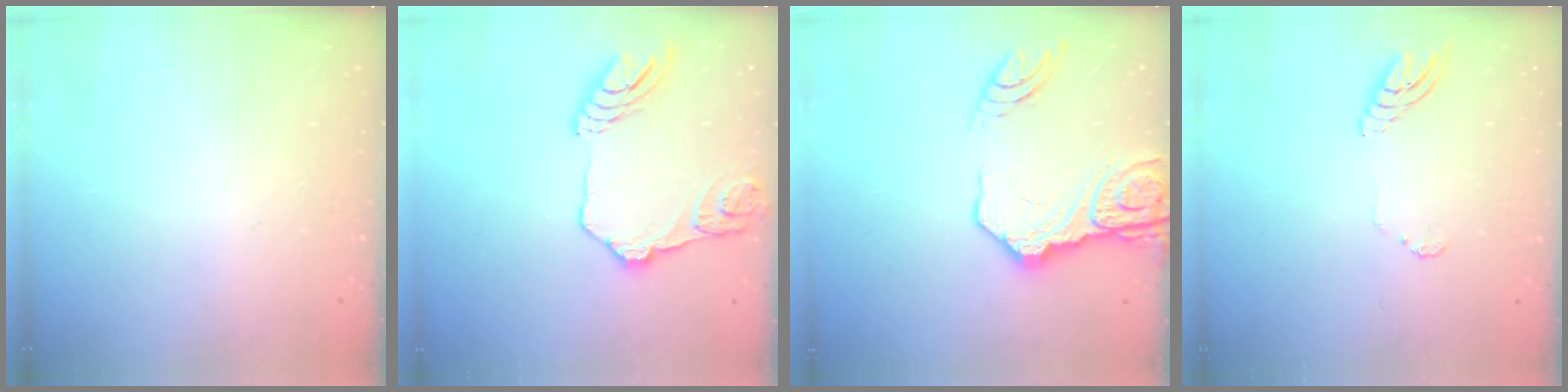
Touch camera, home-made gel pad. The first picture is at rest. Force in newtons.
{"total": 16.0, "press": 15.9, "slide": 1.7}
{"total": 17.6, "press": 17.6, "slide": 1.1}
{"total": 6.4, "press": 6.4, "slide": 0.4}